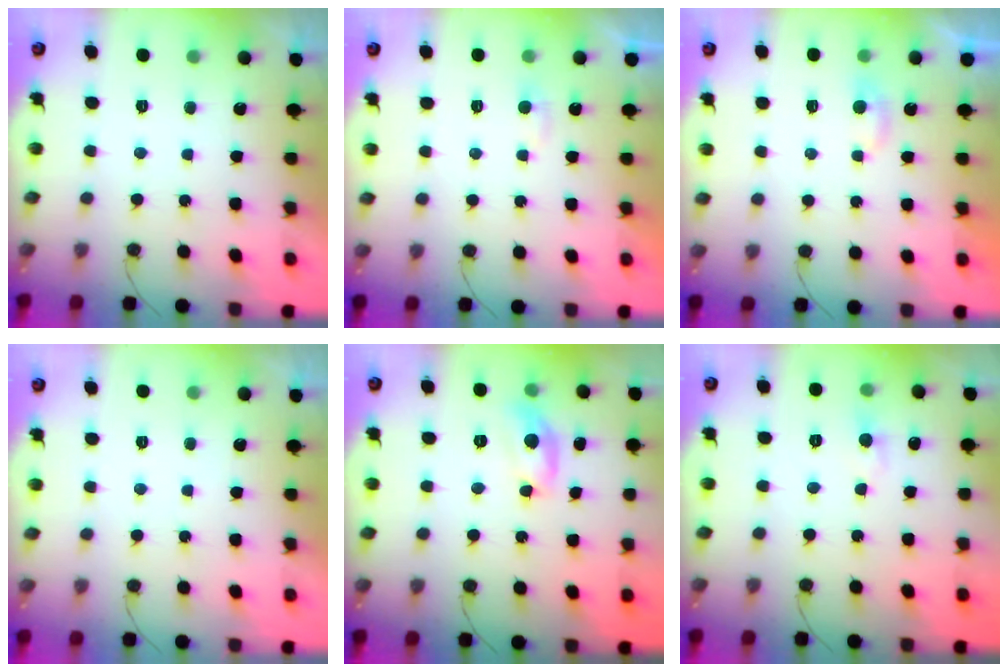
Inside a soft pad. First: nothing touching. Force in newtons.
{"total": 2.4, "press": 2.4, "slide": 0.2}
{"total": 2.7, "press": 2.7, "slide": 0.3}
{"total": 0.0}
{"total": 10.5, "press": 10.5, "slide": 0.5}
{"total": 3.6, "press": 3.6, "slide": 0.3}